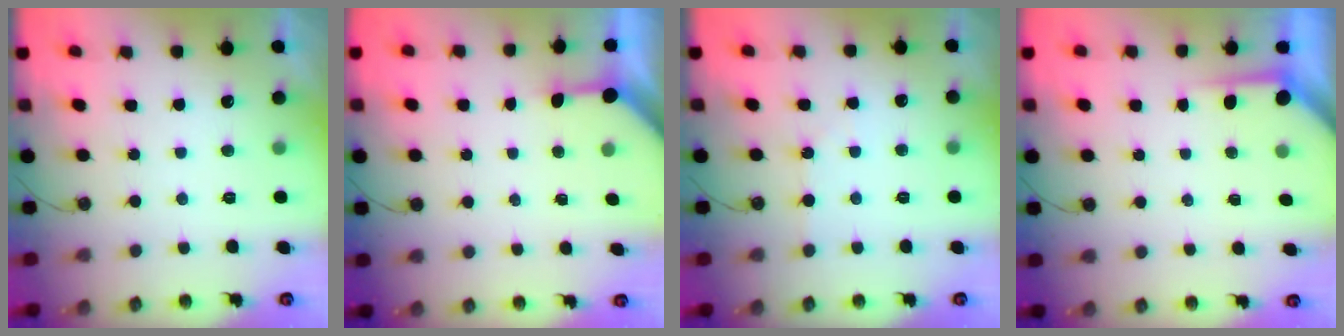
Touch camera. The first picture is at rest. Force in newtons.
{"total": 3.6, "press": 3.6, "slide": 0.4}
{"total": 2.9, "press": 2.8, "slide": 0.5}
{"total": 3.5, "press": 3.4, "slide": 0.3}